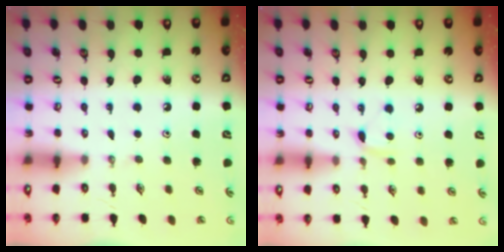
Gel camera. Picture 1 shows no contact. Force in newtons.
{"total": 6.0, "press": 5.9, "slide": 0.9}